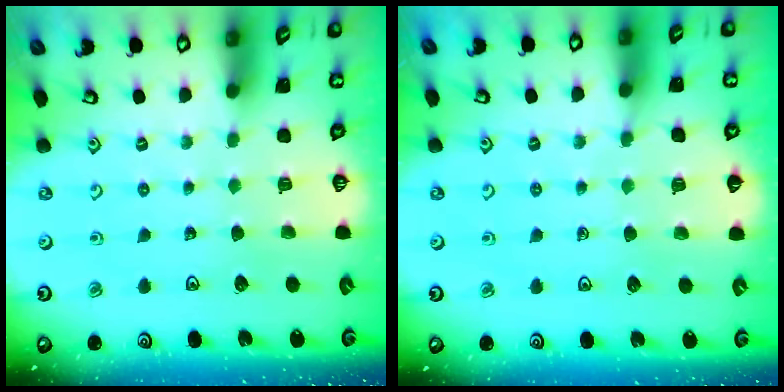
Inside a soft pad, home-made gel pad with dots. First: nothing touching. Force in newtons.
{"total": 5.0, "press": 4.9, "slide": 1.0}